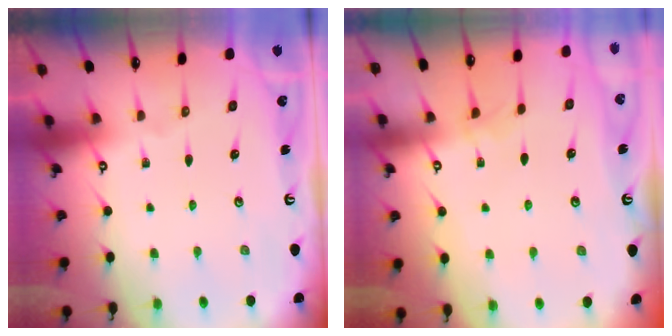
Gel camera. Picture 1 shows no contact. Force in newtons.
{"total": 3.5, "press": 3.5, "slide": 0.2}